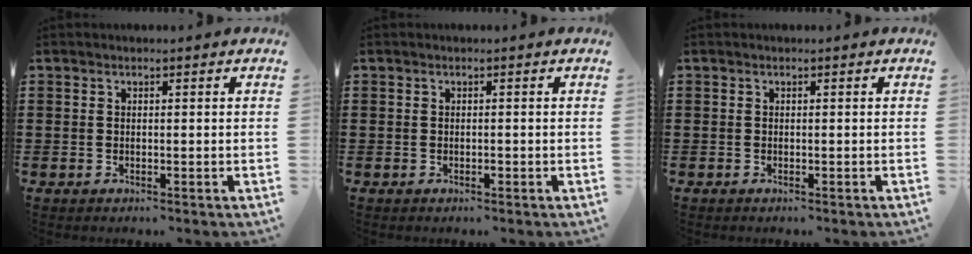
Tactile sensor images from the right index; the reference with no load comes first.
{"total": 0.6, "force": [-0.3, 0.1, 0.5], "torque": [-0.010, -0.003, -0.004]}
{"total": 0.0}